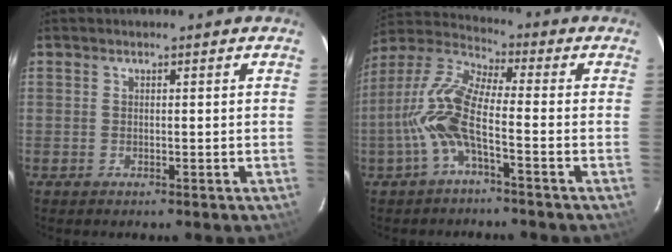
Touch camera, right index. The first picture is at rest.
{"total": 11.2, "force": [-3.2, 2.6, 10.4], "torque": [-0.231, 0.008, -0.068]}